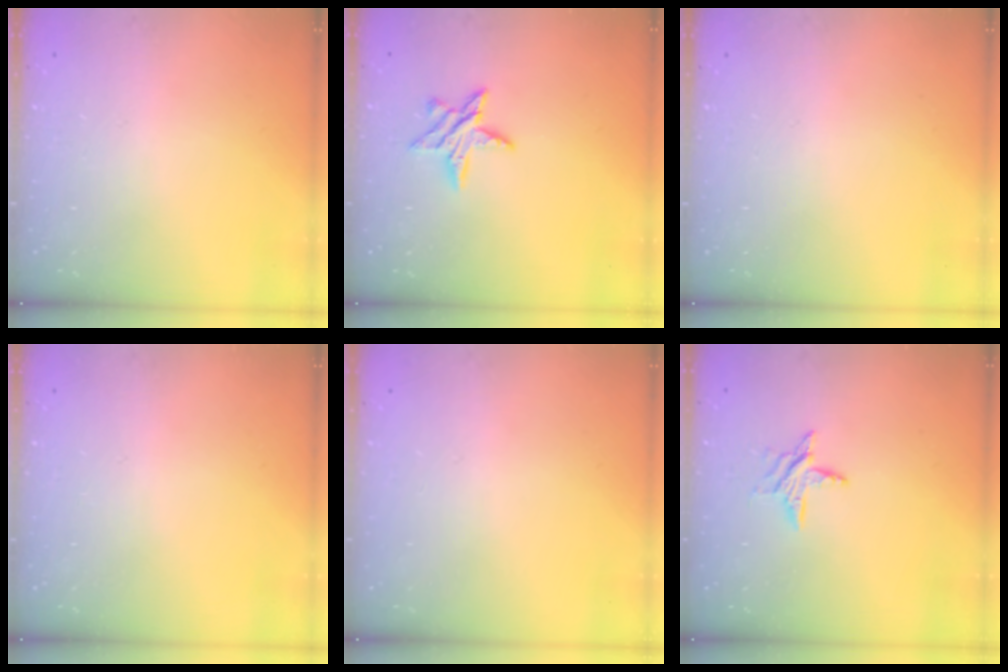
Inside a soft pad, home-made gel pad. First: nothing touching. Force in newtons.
{"total": 7.6, "press": 7.6, "slide": 0.3}
{"total": 0.0}
{"total": 0.0}
{"total": 0.0}
{"total": 6.2, "press": 6.2, "slide": 0.6}